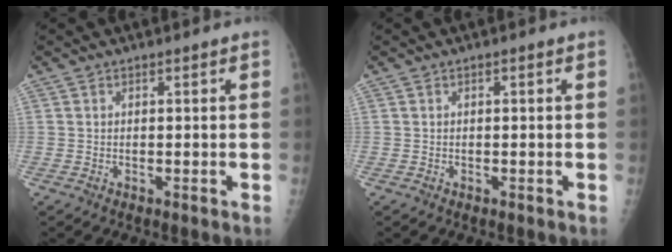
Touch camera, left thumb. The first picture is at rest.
{"total": 0.0}